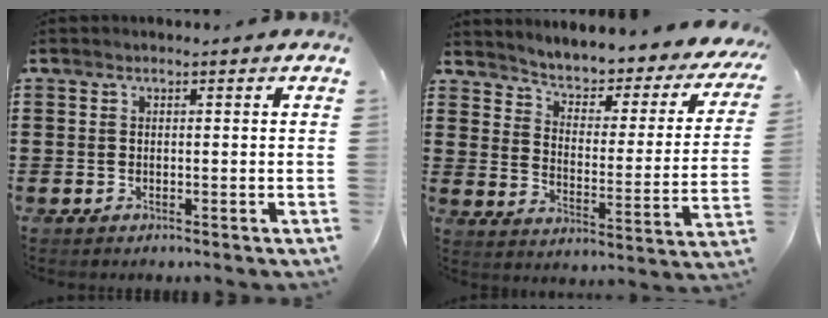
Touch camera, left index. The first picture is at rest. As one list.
[{"total": 2.6, "force": [2.3, 0.6, 1.0], "torque": [-0.038, -0.030, 0.026]}]